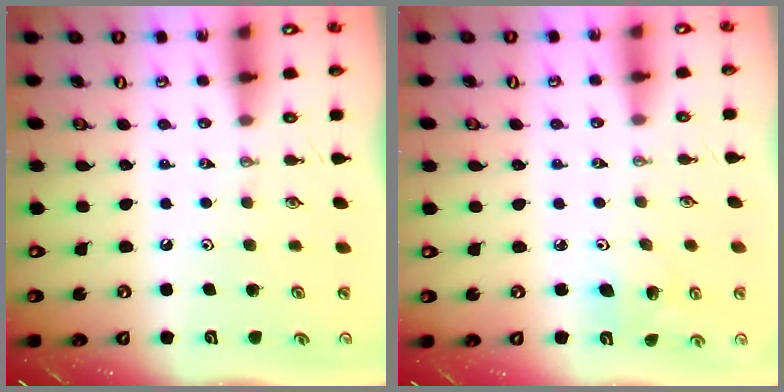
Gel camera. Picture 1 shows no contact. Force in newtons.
{"total": 4.8, "press": 4.7, "slide": 1.2}